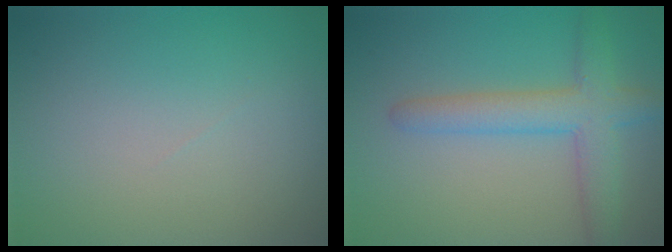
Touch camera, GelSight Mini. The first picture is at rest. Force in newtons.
{"total": 4.5, "press": 4.5, "slide": 0.2}